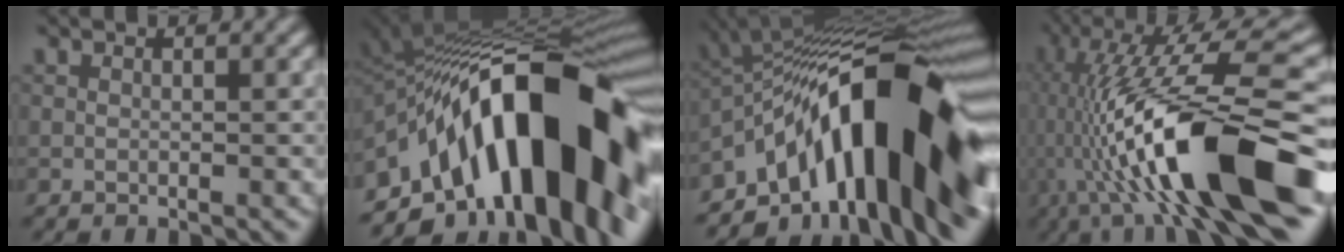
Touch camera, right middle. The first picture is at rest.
{"total": 18.0, "force": [-5.3, 9.0, 14.7], "torque": [-0.212, 0.036, -0.091]}
{"total": 15.8, "force": [-5.3, 6.4, 13.4], "torque": [-0.172, 0.052, -0.105]}
{"total": 15.3, "force": [-2.8, 3.7, 14.6], "torque": [-0.267, 0.047, -0.037]}